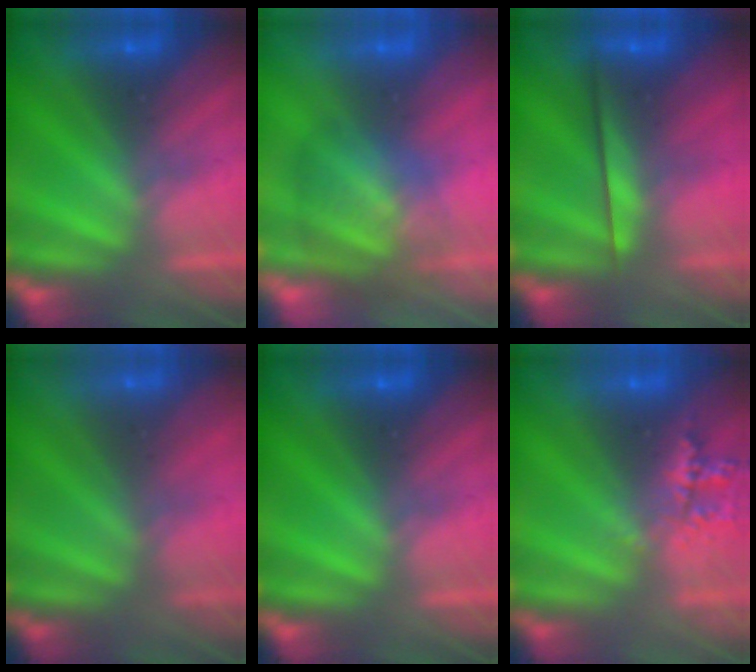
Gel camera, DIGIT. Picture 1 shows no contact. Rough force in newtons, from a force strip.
{"total": 3.6}
{"total": 2.3}
{"total": 2.9}
{"total": 0.0}
{"total": 2.3}